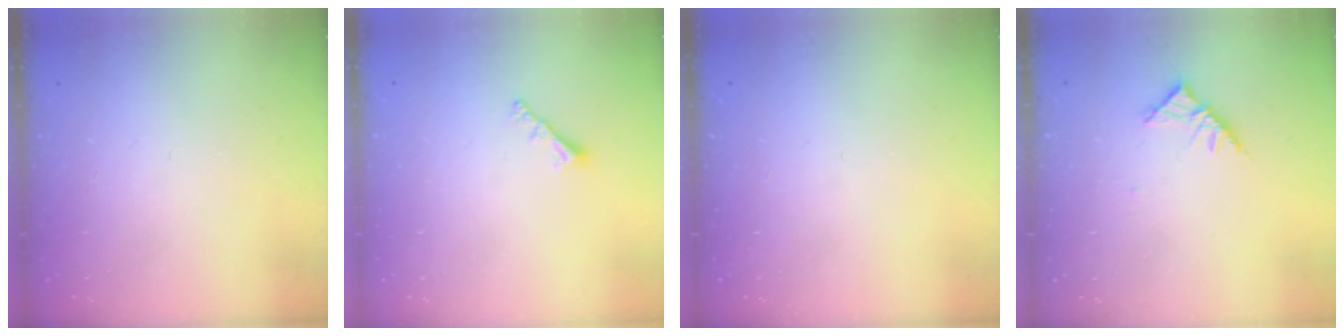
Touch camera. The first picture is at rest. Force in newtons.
{"total": 2.1, "press": 2.0, "slide": 0.5}
{"total": 0.0}
{"total": 4.5, "press": 4.3, "slide": 1.0}